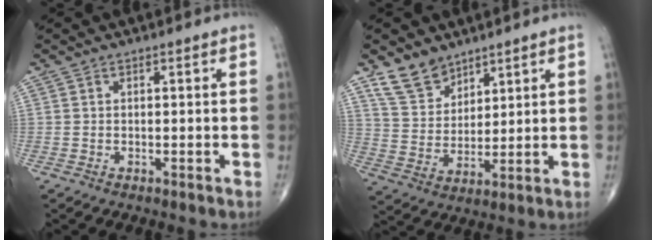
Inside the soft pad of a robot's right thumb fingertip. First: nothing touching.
{"total": 8.5, "force": [6.3, 5.0, 2.7], "torque": [-0.029, -0.037, 0.131]}